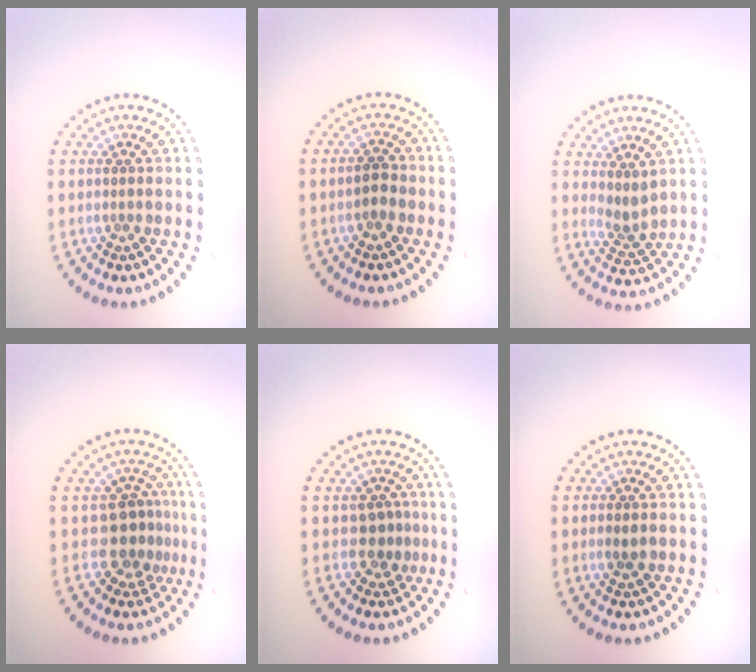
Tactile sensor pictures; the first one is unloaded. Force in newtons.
{"total": 1.5, "press": 1.4, "slide": 0.4}
{"total": 2.1, "press": 1.6, "slide": 1.4}
{"total": 2.8, "press": 2.0, "slide": 2.0}
{"total": 1.8, "press": 1.3, "slide": 1.3}
{"total": 1.1, "press": 1.1, "slide": 0.1}